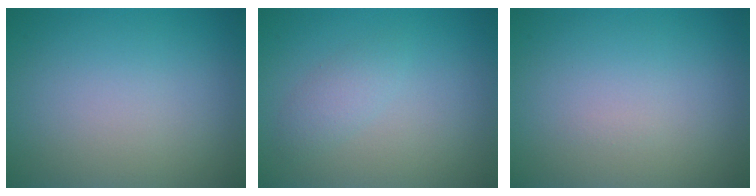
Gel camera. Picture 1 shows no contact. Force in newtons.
{"total": 1.5, "press": 1.5, "slide": 0.1}
{"total": 0.0}